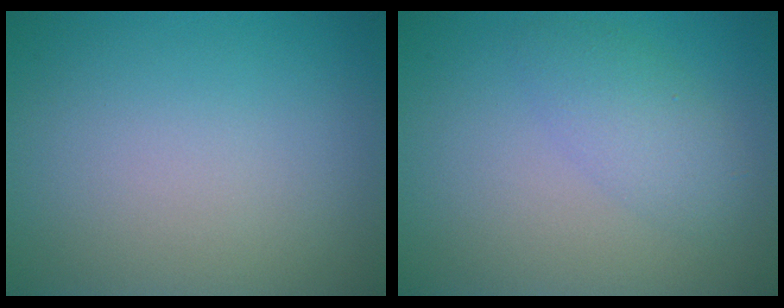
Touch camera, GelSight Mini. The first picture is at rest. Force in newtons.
{"total": 2.8, "press": 2.8, "slide": 0.1}